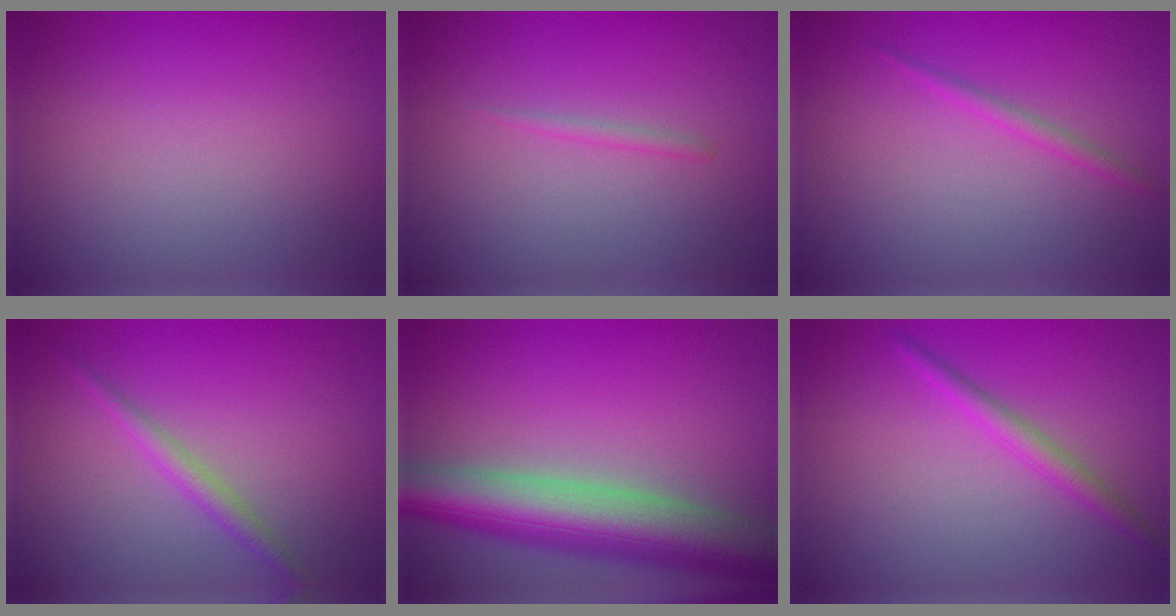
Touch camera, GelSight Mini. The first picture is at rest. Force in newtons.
{"total": 0.7, "press": 0.7, "slide": 0.1}
{"total": 1.1, "press": 1.1, "slide": 0.1}
{"total": 1.9, "press": 1.9, "slide": 0.1}
{"total": 10.2, "press": 10.2, "slide": 0.5}
{"total": 2.0, "press": 1.9, "slide": 0.1}